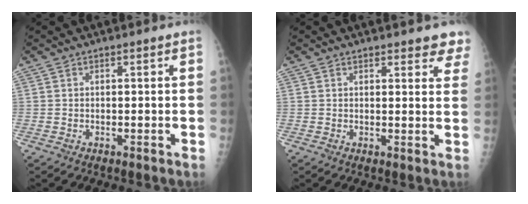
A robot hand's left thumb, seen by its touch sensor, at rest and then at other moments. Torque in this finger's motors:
{"motor_torque": [0.89, 0.48, -0.01, -0.08, 0.00]}